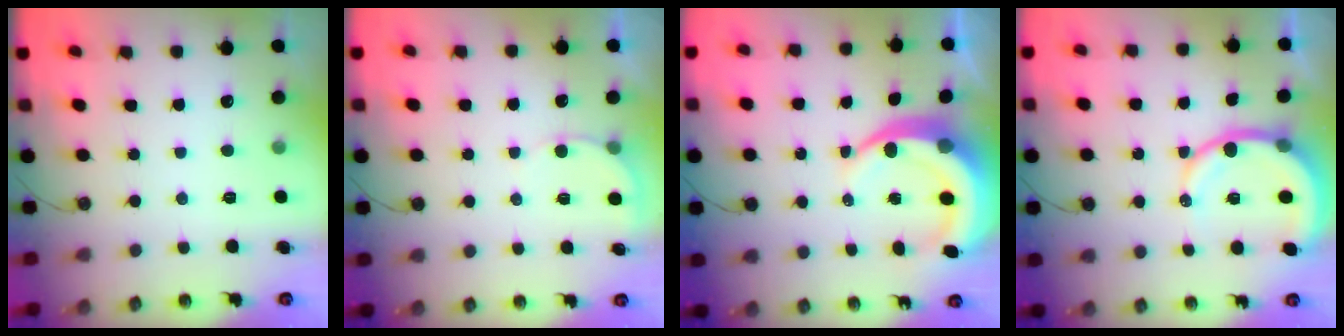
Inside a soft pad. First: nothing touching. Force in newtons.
{"total": 3.4, "press": 3.4, "slide": 0.3}
{"total": 10.2, "press": 10.1, "slide": 1.4}
{"total": 11.0, "press": 10.9, "slide": 1.4}